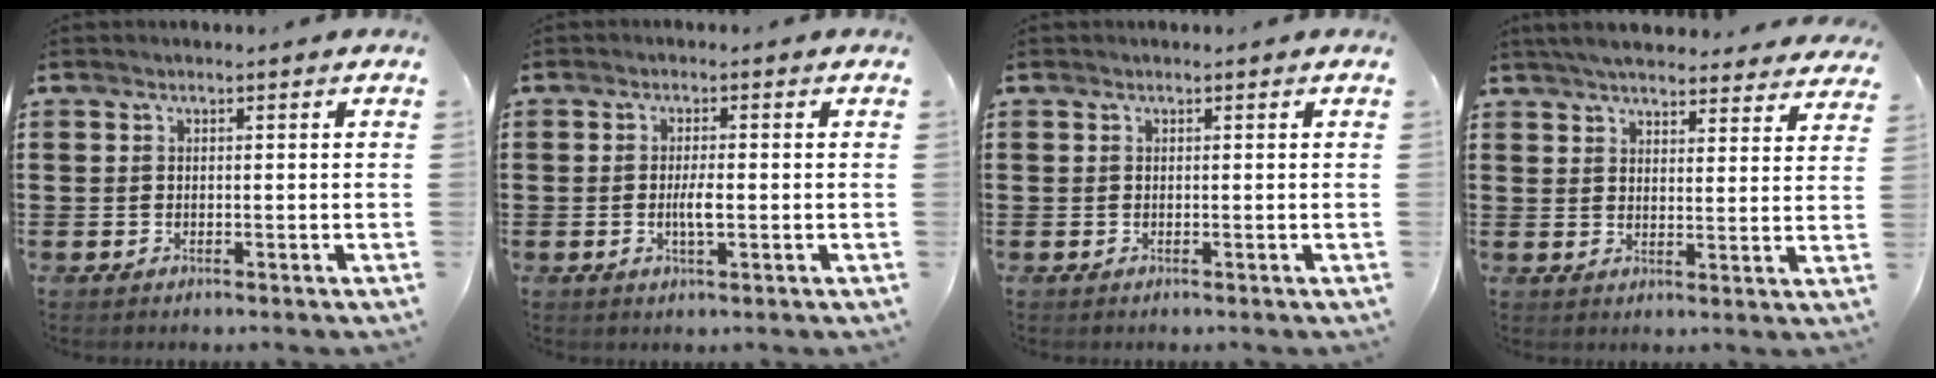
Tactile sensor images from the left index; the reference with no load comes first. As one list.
[{"total": 3.0, "force": [-0.3, 0.6, 2.9], "torque": [-0.059, -0.004, -0.009]}, {"total": 0.0}, {"total": 5.2, "force": [5.0, 0.4, 1.4], "torque": [-0.044, -0.018, 0.090]}]